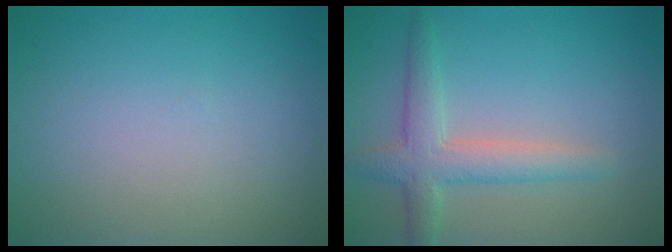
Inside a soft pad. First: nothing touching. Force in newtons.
{"total": 3.7, "press": 3.7, "slide": 0.1}